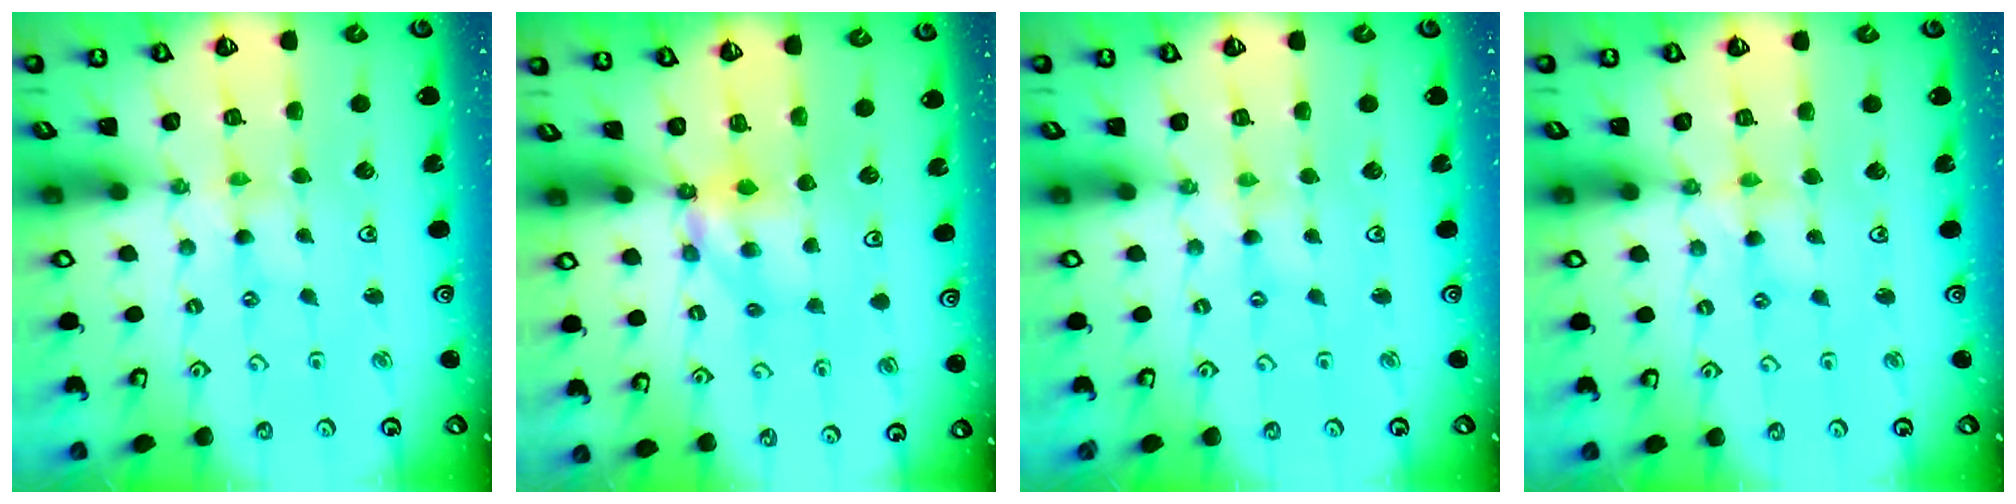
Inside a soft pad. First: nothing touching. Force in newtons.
{"total": 6.2, "press": 6.1, "slide": 0.7}
{"total": 0.0}
{"total": 3.8, "press": 3.8, "slide": 0.3}